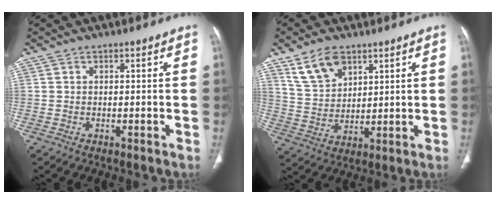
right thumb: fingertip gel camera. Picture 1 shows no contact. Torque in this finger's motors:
{"motor_torque": [0.29, 0.36, 0.10, 0.10, 0.05]}